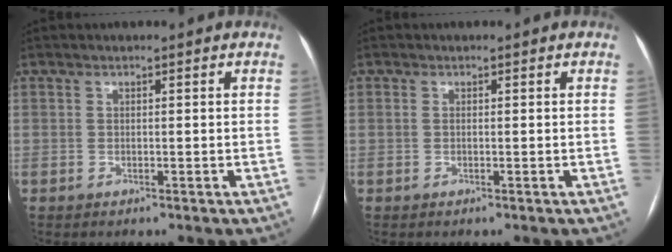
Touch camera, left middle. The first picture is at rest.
{"total": 0.0}